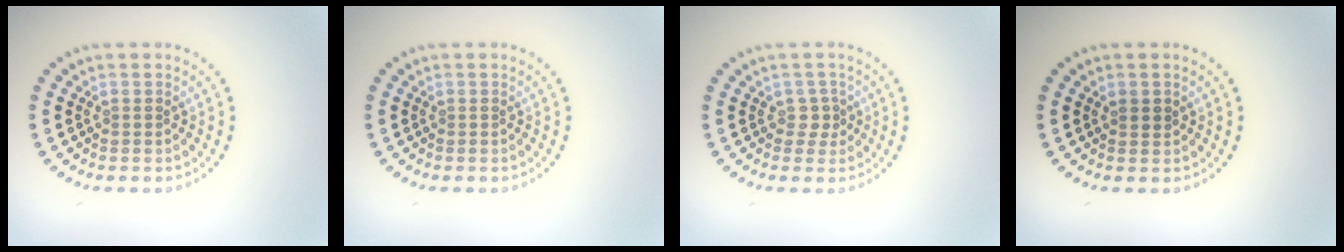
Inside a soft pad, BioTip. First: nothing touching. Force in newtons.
{"total": 0.0}
{"total": 1.1, "press": 0.9, "slide": 0.7}
{"total": 1.0, "press": 0.9, "slide": 0.4}